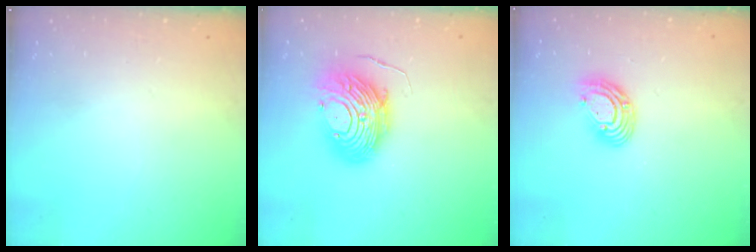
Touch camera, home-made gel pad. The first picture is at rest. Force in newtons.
{"total": 13.5, "press": 13.4, "slide": 1.0}
{"total": 9.5, "press": 9.4, "slide": 1.7}